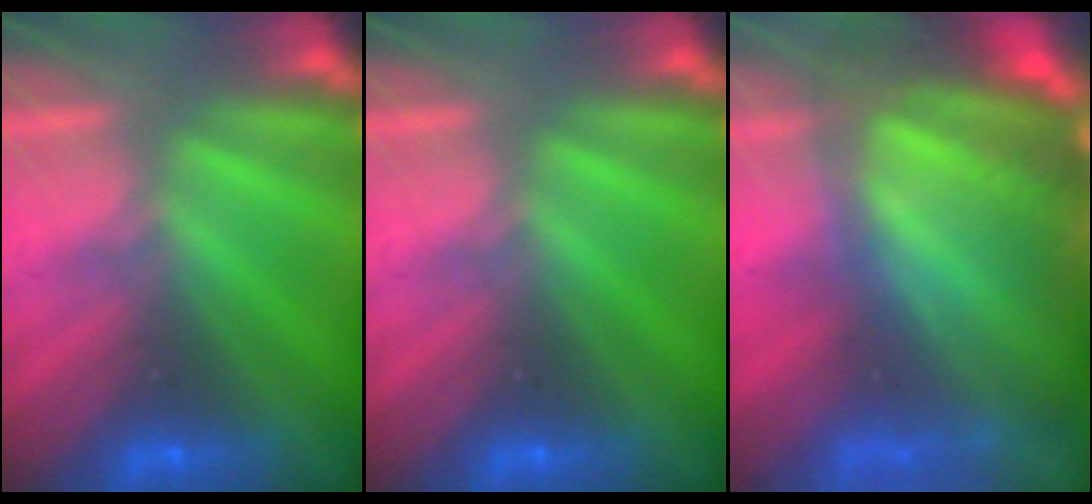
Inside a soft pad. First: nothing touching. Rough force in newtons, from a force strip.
{"total": 0.0}
{"total": 11.6}